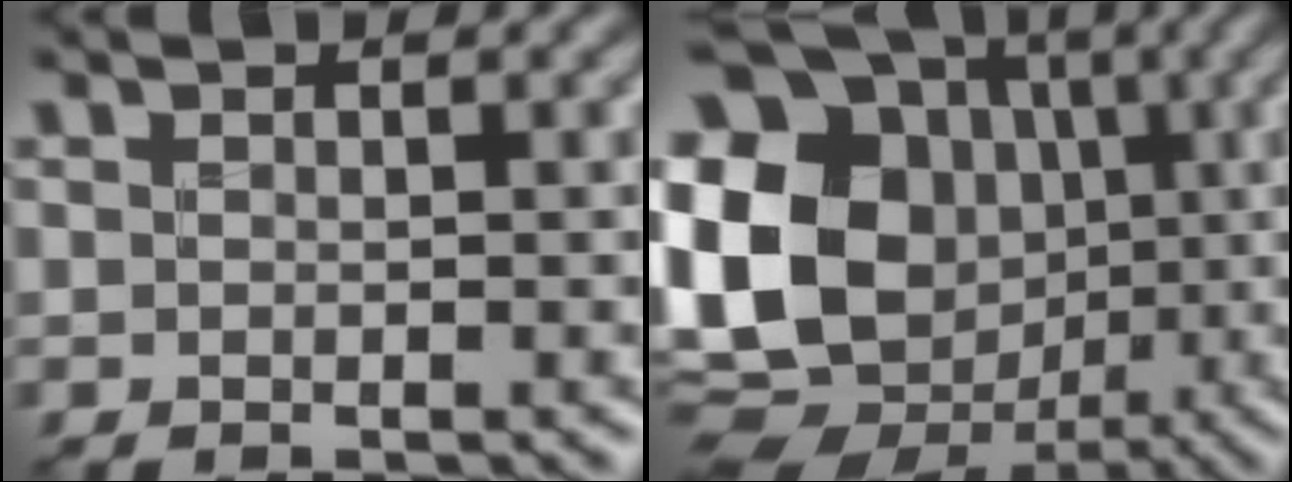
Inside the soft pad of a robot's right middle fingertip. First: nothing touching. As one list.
[{"total": 20.2, "force": [-0.8, 17.5, 10.0], "torque": [-0.215, 0.021, -0.067]}]